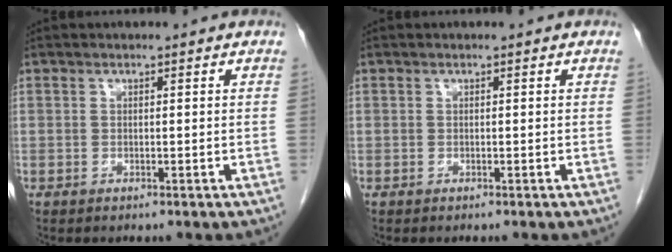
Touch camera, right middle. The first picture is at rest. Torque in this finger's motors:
{"motor_torque": [-0.28, 0.20, -0.24, -0.05]}